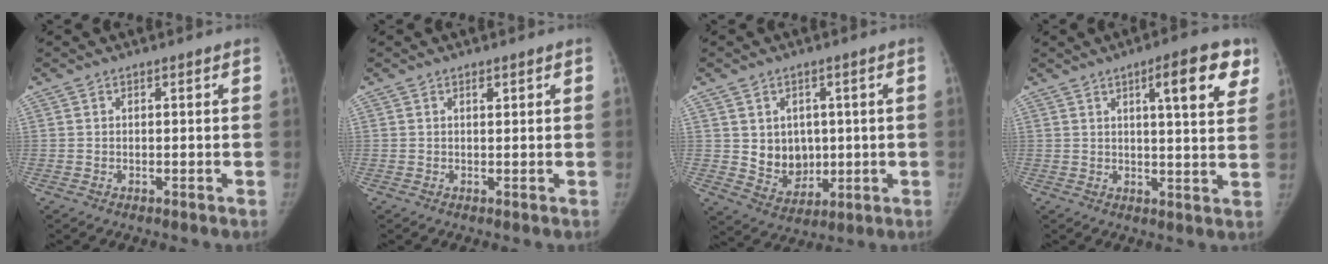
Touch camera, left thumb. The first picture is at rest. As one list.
[{"total": 1.0, "force": [0.6, 0.5, 0.7], "torque": [-0.008, -0.002, 0.008]}, {"total": 8.4, "force": [0.8, 6.9, 4.7], "torque": [-0.034, -0.013, 0.032]}, {"total": 11.2, "force": [5.4, 2.8, 9.4], "torque": [-0.105, -0.018, 0.067]}]